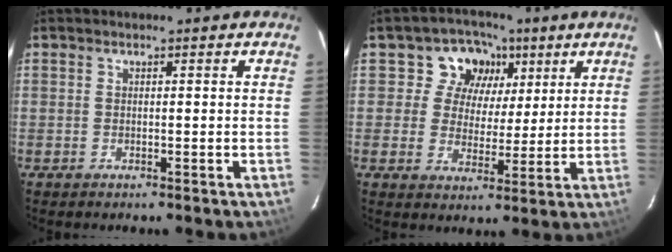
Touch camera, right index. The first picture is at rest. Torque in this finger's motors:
{"motor_torque": [0.12, 0.00, 0.12, 0.02]}